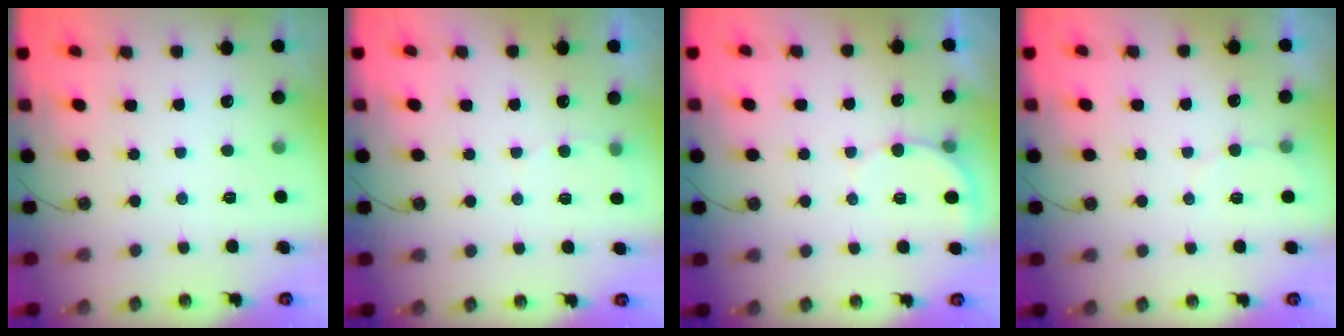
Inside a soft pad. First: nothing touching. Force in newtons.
{"total": 3.6, "press": 3.3, "slide": 1.5}
{"total": 5.0, "press": 4.9, "slide": 0.3}
{"total": 2.8, "press": 2.8, "slide": 0.3}